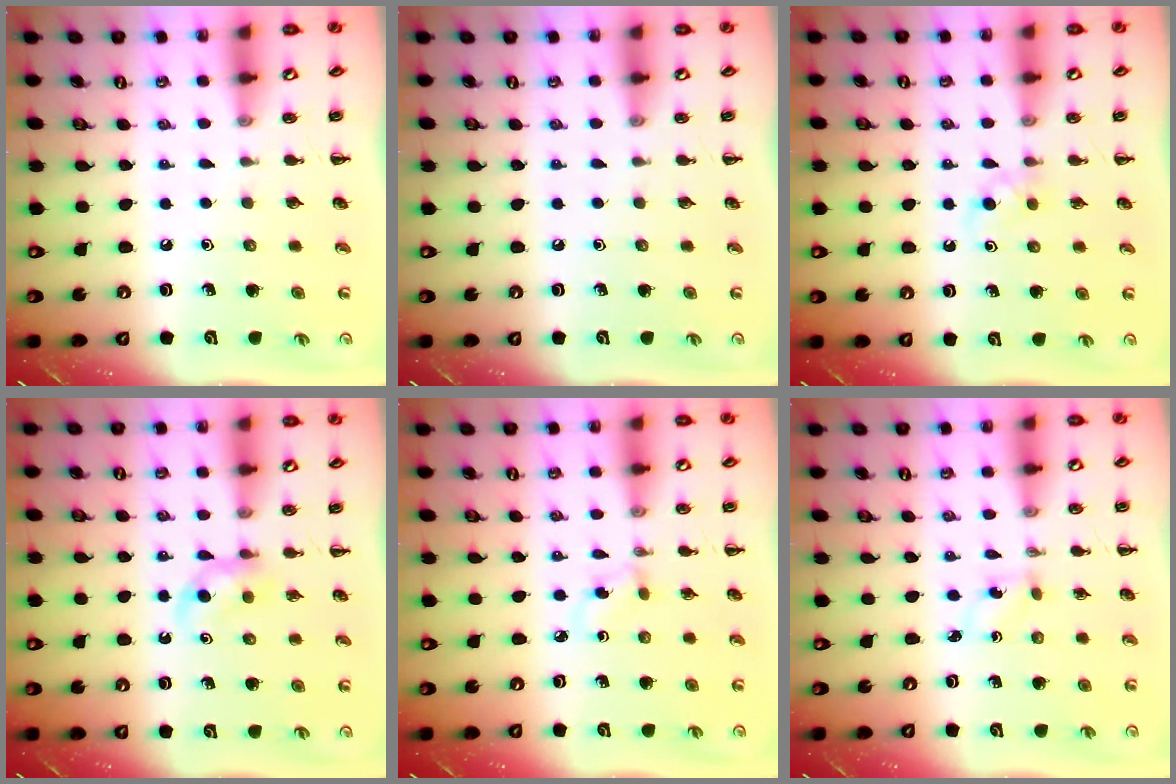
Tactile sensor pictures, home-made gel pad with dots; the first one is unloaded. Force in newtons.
{"total": 0.0}
{"total": 3.7, "press": 3.3, "slide": 1.6}
{"total": 3.8, "press": 3.5, "slide": 1.6}
{"total": 2.6, "press": 2.3, "slide": 1.1}
{"total": 1.2, "press": 1.1, "slide": 0.5}